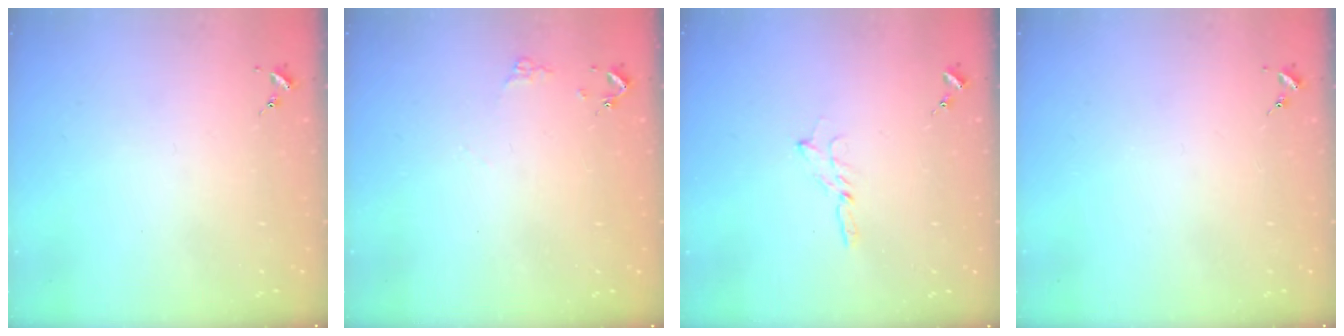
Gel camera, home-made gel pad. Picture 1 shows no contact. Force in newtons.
{"total": 4.4, "press": 4.4, "slide": 0.5}
{"total": 1.8, "press": 1.8, "slide": 0.2}
{"total": 0.0}